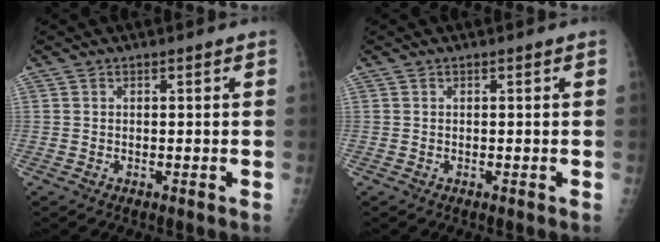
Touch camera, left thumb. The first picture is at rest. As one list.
[{"total": 0.0}]